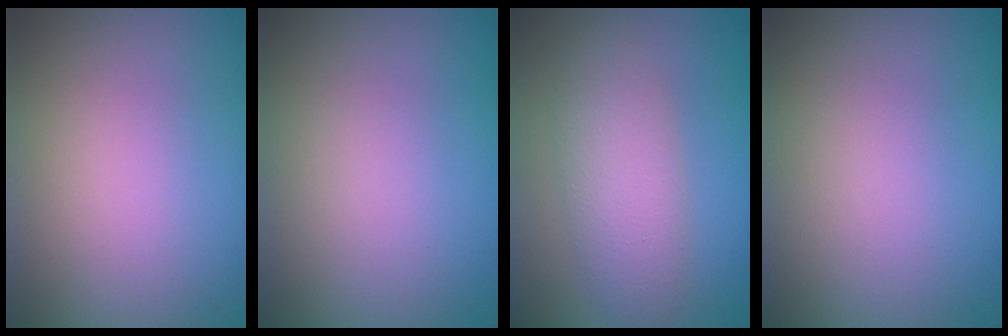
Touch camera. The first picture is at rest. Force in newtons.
{"total": 0.0}
{"total": 3.9, "press": 3.9, "slide": 0.1}
{"total": 0.0}